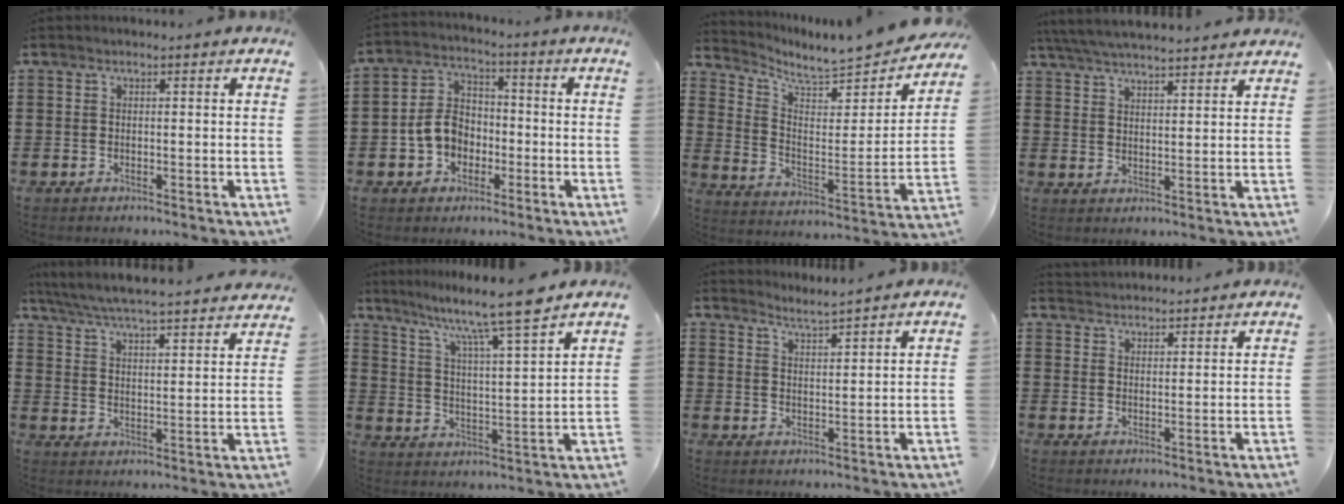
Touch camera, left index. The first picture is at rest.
{"total": 6.4, "force": [-1.9, 5.2, 3.3], "torque": [-0.090, 0.013, -0.043]}
{"total": 6.0, "force": [5.6, 0.9, 1.8], "torque": [-0.060, -0.049, 0.092]}
{"total": 5.0, "force": [4.9, 0.0, 1.3], "torque": [-0.043, -0.020, 0.086]}
{"total": 5.7, "force": [5.5, -0.4, 1.5], "torque": [-0.055, -0.041, 0.092]}
{"total": 8.9, "force": [7.5, -0.6, 4.7], "torque": [-0.109, -0.049, 0.119]}
{"total": 3.0, "force": [2.9, -0.7, -0.1], "torque": [-0.008, -0.017, 0.052]}
{"total": 2.7, "force": [2.7, 0.1, -0.6], "torque": [0.003, -0.005, 0.052]}